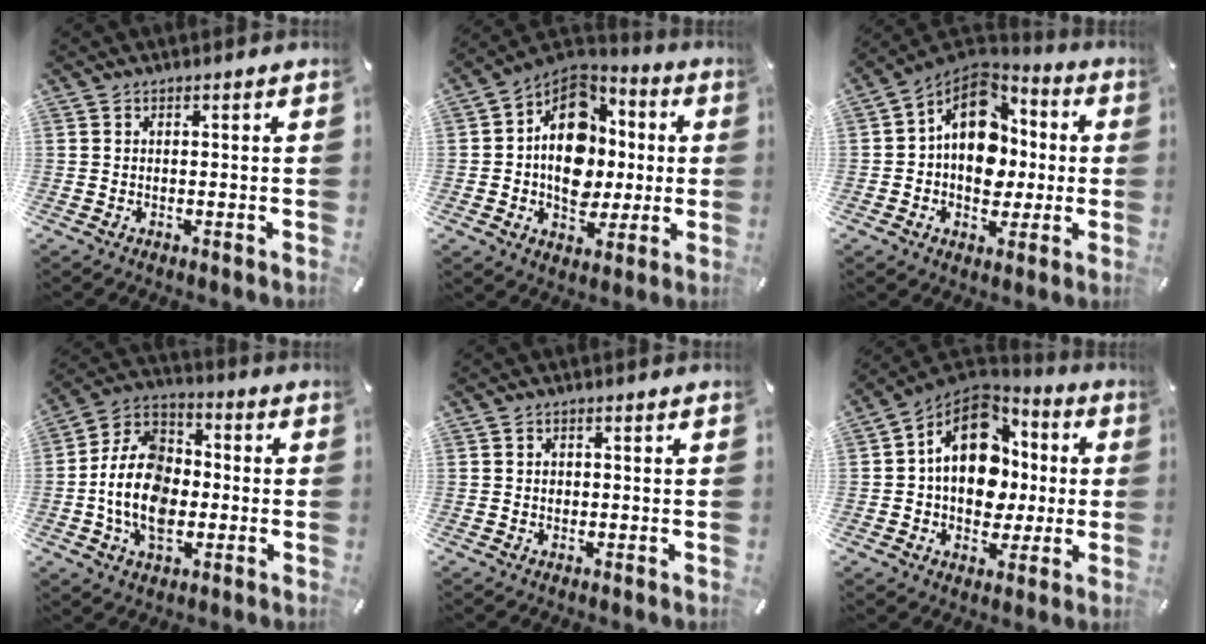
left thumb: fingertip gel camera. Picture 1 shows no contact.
{"total": 16.5, "force": [-0.6, 13.3, 9.9], "torque": [-0.148, 0.005, -0.009]}
{"total": 15.4, "force": [1.3, 12.0, 9.5], "torque": [-0.147, -0.008, 0.028]}
{"total": 14.7, "force": [-2.9, 10.9, 9.5], "torque": [-0.217, 0.014, -0.056]}
{"total": 0.8, "force": [0.0, 0.8, 0.3], "torque": [-0.006, 0.005, -0.002]}
{"total": 17.3, "force": [1.9, 13.1, 11.1], "torque": [-0.202, -0.003, 0.037]}